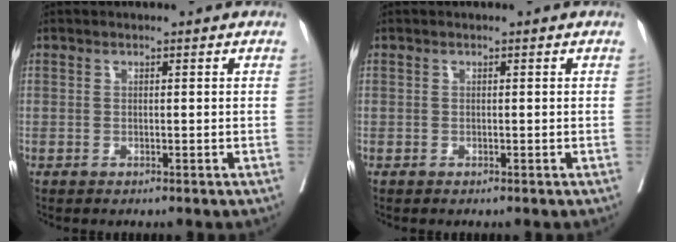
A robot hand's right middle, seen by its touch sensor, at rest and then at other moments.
{"total": 0.0}